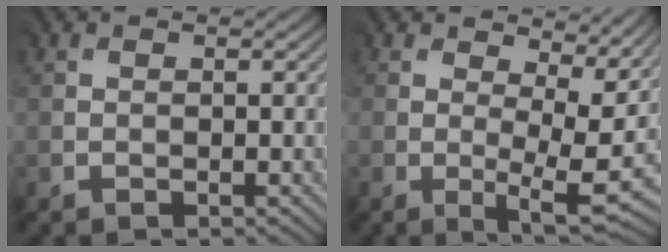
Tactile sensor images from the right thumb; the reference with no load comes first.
{"total": 7.5, "force": [2.3, 2.8, 6.6], "torque": [-0.104, -0.014, 0.041]}